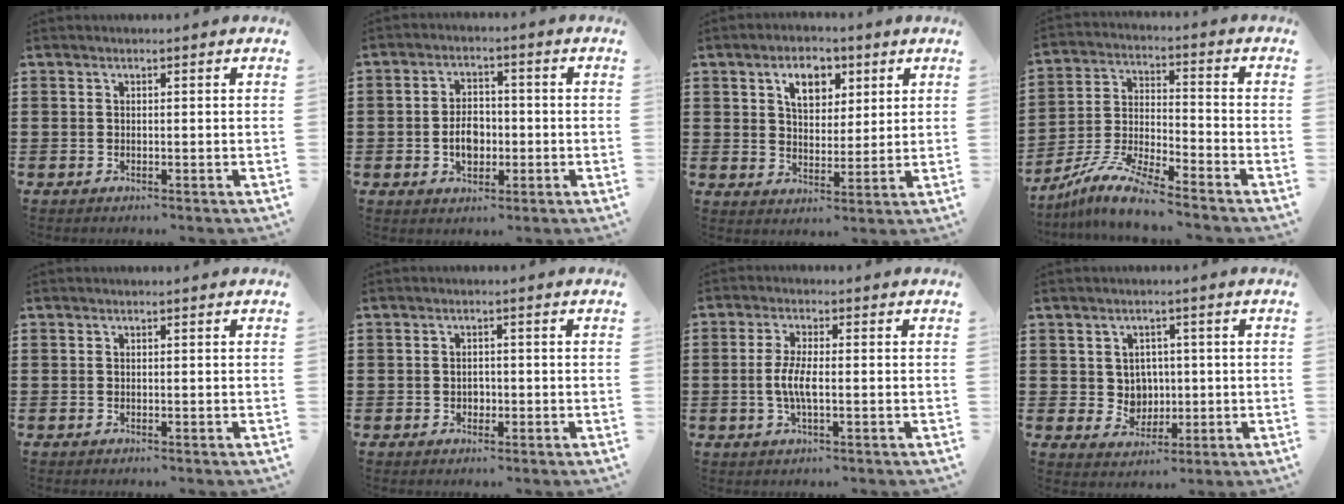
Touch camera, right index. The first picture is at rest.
{"total": 4.7, "force": [-1.0, 3.1, 3.5], "torque": [-0.054, -0.001, -0.021]}
{"total": 6.1, "force": [3.0, 3.9, 3.6], "torque": [-0.065, 0.008, 0.048]}
{"total": 8.9, "force": [-8.1, 0.5, 3.5], "torque": [-0.081, 0.002, -0.164]}
{"total": 0.0}
{"total": 1.3, "force": [-0.3, 0.9, 0.9], "torque": [-0.019, 0.000, -0.005]}
{"total": 4.6, "force": [-0.9, 1.2, 4.3], "torque": [-0.105, -0.007, -0.026]}
{"total": 3.8, "force": [0.8, 3.6, 1.1], "torque": [-0.032, 0.002, 0.012]}